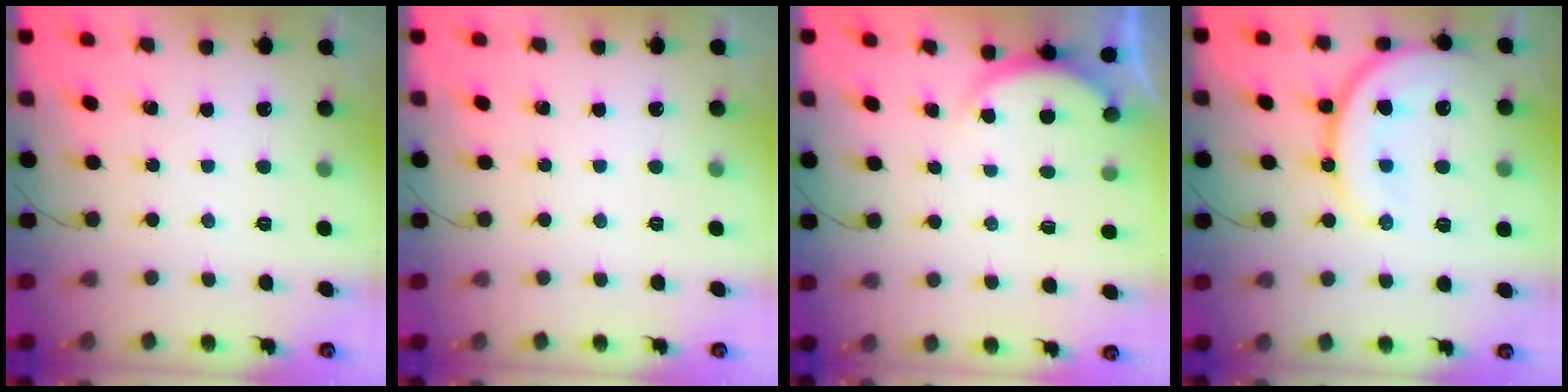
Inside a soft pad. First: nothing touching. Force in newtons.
{"total": 0.0}
{"total": 2.2, "press": 2.2, "slide": 0.6}
{"total": 16.6, "press": 16.5, "slide": 1.6}